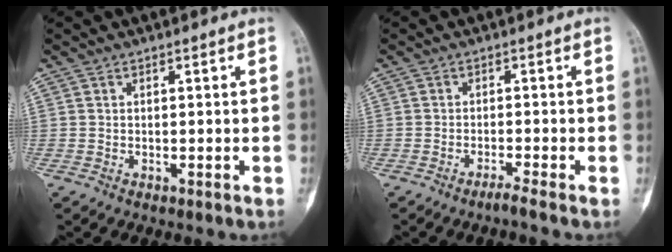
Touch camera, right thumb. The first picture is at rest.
{"total": 1.7, "force": [-1.4, -0.5, 0.8], "torque": [-0.022, 0.005, -0.029]}